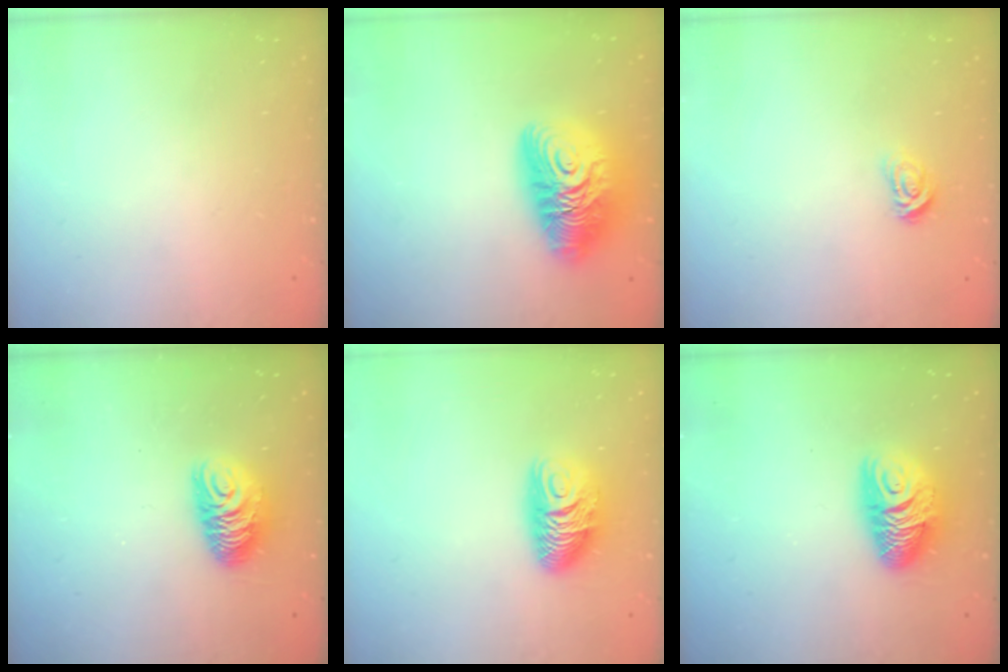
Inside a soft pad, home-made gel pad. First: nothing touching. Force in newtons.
{"total": 16.6, "press": 16.5, "slide": 1.6}
{"total": 3.3, "press": 3.3, "slide": 0.1}
{"total": 10.7, "press": 10.6, "slide": 0.8}
{"total": 10.0, "press": 10.0, "slide": 0.4}
{"total": 10.6, "press": 10.6, "slide": 0.5}